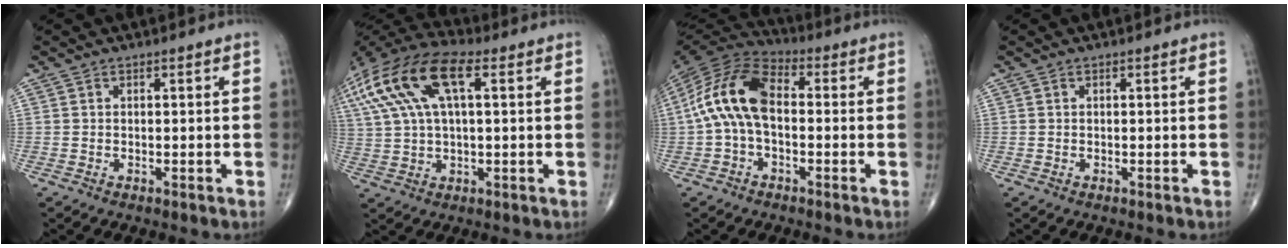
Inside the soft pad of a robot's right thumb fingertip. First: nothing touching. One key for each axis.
{"total": 19.5, "fx": 6.4, "fy": 8.5, "fz": 16.3, "tx": -0.354, "ty": 0.036, "tz": 0.112}
{"total": 13.9, "fx": 0.0, "fy": 8.0, "fz": 11.4, "tx": -0.222, "ty": 0.038, "tz": -0.013}
{"total": 0.0}